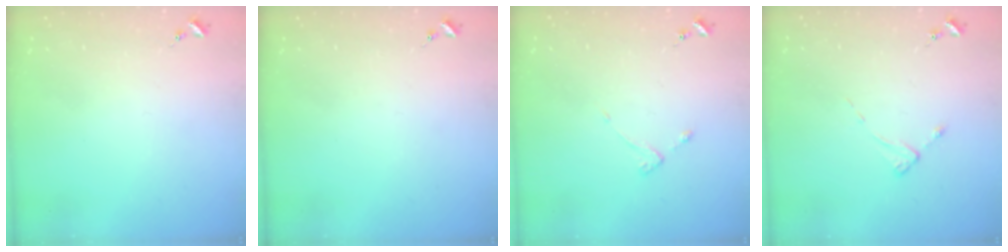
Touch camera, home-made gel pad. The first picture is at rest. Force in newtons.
{"total": 0.0}
{"total": 2.6, "press": 2.6, "slide": 0.5}
{"total": 2.3, "press": 2.3, "slide": 0.3}